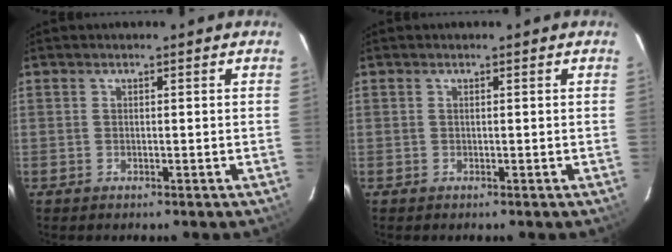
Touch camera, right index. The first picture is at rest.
{"total": 0.0}